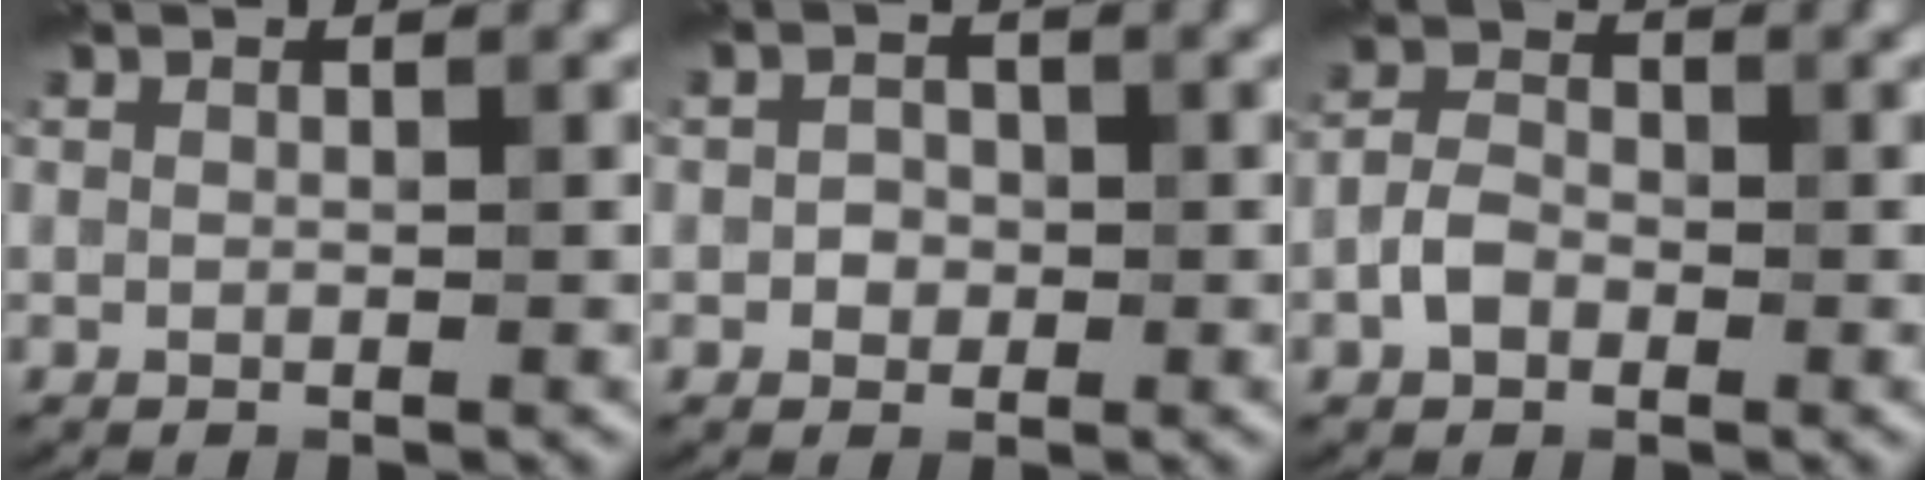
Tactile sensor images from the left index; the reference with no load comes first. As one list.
[{"total": 1.6, "force": [-0.3, 1.5, 0.6], "torque": [-0.008, -0.002, -0.010]}, {"total": 2.6, "force": [-1.4, 1.8, 1.3], "torque": [-0.025, 0.004, -0.037]}]